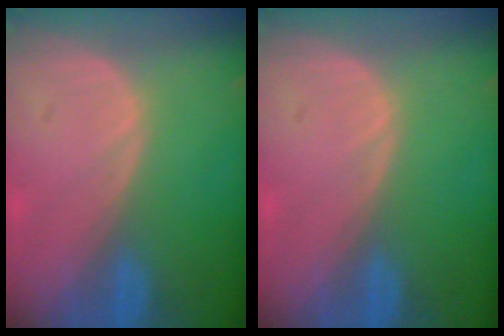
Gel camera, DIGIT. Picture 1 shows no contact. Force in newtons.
{"total": 0.0}